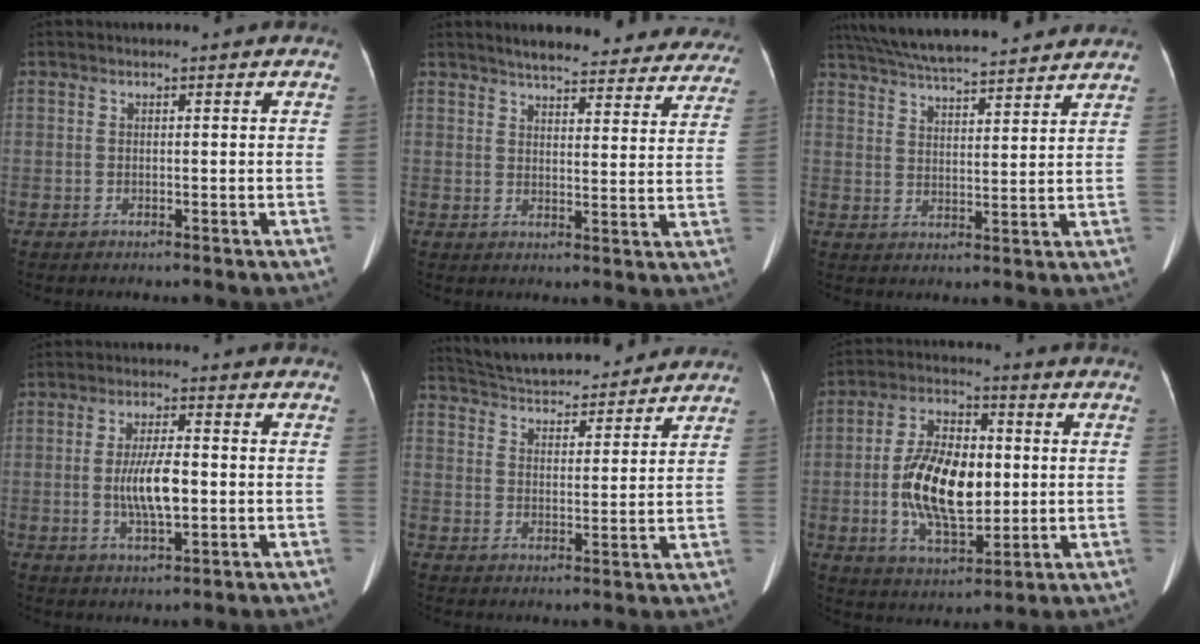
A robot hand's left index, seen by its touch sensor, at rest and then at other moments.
{"total": 23.7, "force": [21.3, 5.5, 8.8], "torque": [-0.111, -0.020, 0.247]}
{"total": 18.3, "force": [16.2, 2.4, 8.1], "torque": [-0.144, 0.043, 0.244]}
{"total": 6.8, "force": [-0.8, 1.7, 6.6], "torque": [-0.133, -0.002, -0.011]}
{"total": 16.4, "force": [15.2, 3.4, 5.2], "torque": [-0.091, 0.026, 0.227]}
{"total": 14.0, "force": [-0.6, 6.7, 12.3], "torque": [-0.245, 0.008, -0.006]}